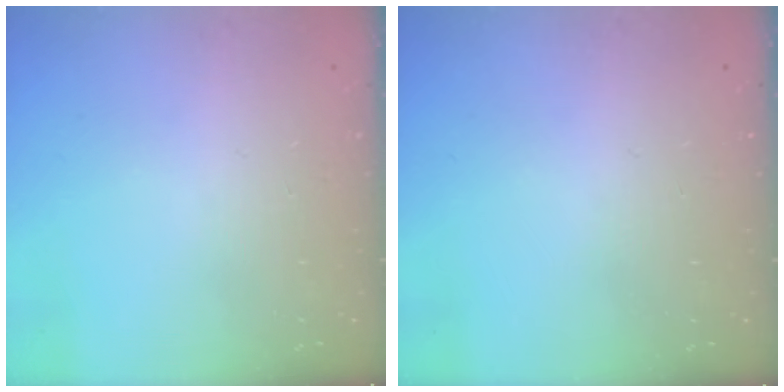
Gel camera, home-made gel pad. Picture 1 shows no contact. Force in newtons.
{"total": 0.0}